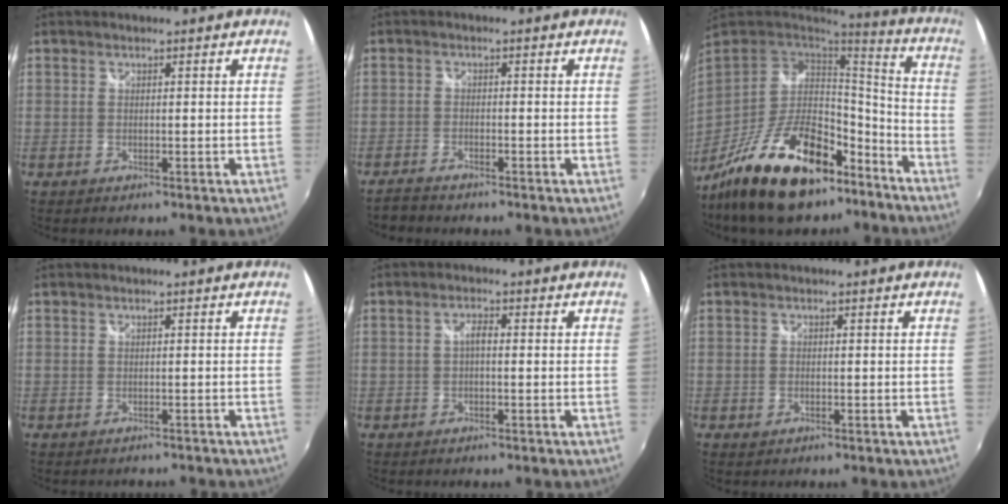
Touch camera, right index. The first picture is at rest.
{"total": 3.3, "force": [-3.0, 0.9, 1.0], "torque": [-0.034, -0.009, -0.058]}
{"total": 25.3, "force": [-16.5, 11.2, 15.6], "torque": [-0.289, -0.003, -0.256]}
{"total": 1.3, "force": [-1.1, 0.5, 0.4], "torque": [-0.012, -0.006, -0.014]}
{"total": 1.7, "force": [-0.2, 0.7, 1.6], "torque": [-0.031, 0.007, -0.006]}
{"total": 0.8, "force": [-0.3, 0.7, 0.4], "torque": [-0.007, -0.001, -0.004]}